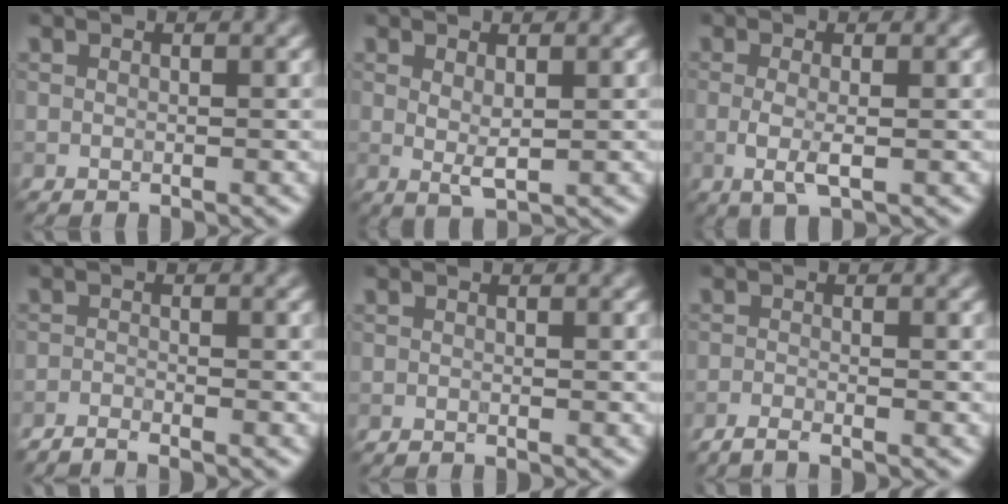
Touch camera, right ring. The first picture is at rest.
{"total": 1.9, "force": [0.3, 0.8, 1.7], "torque": [-0.037, -0.002, 0.006]}
{"total": 2.5, "force": [-0.5, 0.7, 2.3], "torque": [-0.055, -0.005, -0.013]}
{"total": 2.3, "force": [-2.1, 0.1, 0.8], "torque": [-0.022, 0.003, -0.047]}
{"total": 0.5, "force": [-0.5, 0.0, 0.2], "torque": [-0.005, -0.001, -0.009]}
{"total": 2.1, "force": [-1.8, 0.3, 1.1], "torque": [-0.025, -0.001, -0.041]}